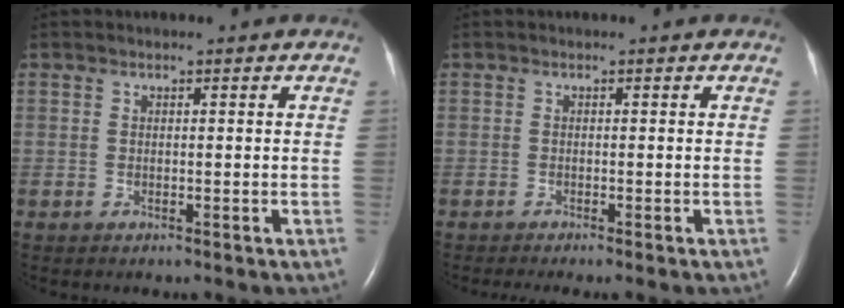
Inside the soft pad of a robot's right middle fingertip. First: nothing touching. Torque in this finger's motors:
{"motor_torque": [0.45, -0.37, 0.01, 0.00]}